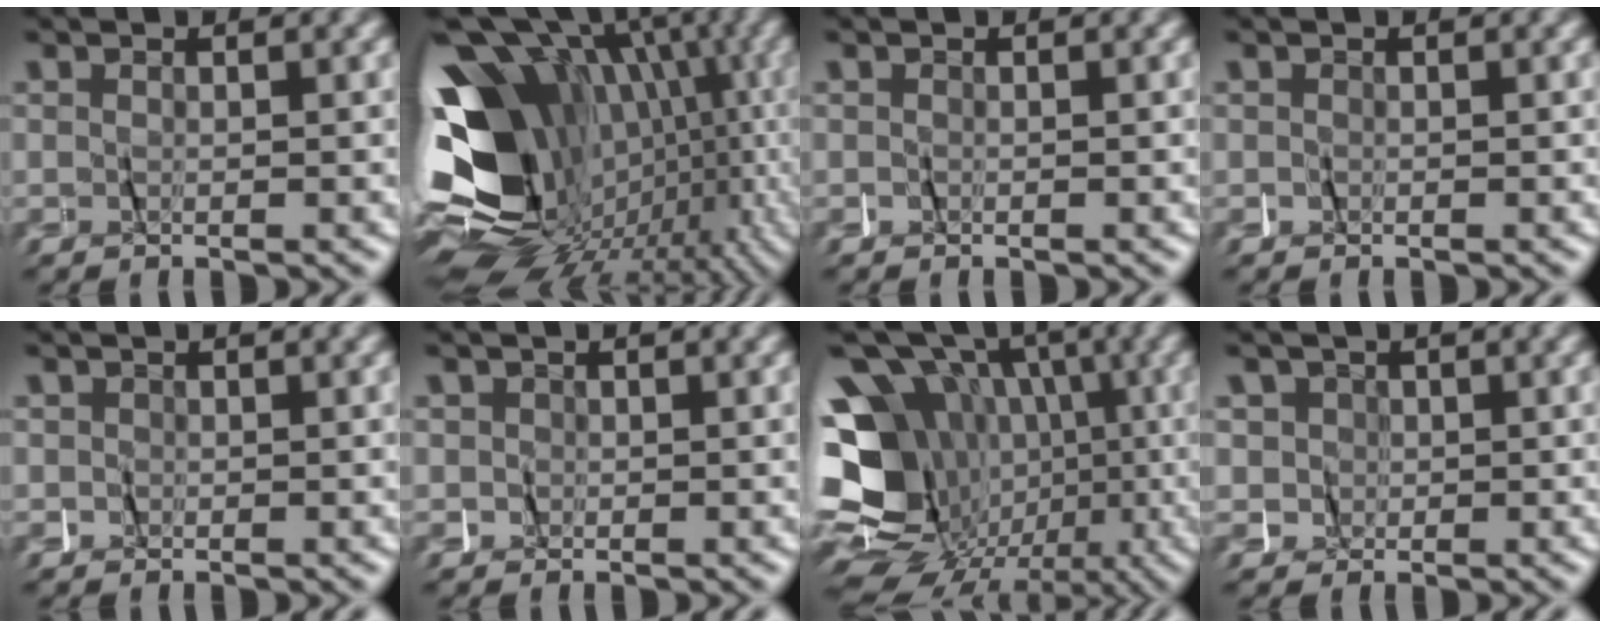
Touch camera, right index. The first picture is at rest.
{"total": 24.3, "force": [-4.8, 15.3, 18.2], "torque": [-0.255, -0.023, -0.070]}
{"total": 0.0}
{"total": 0.0}
{"total": 0.7, "force": [0.2, 0.7, -0.1], "torque": [-0.001, 0.000, 0.003]}
{"total": 1.1, "force": [0.2, 1.1, 0.0], "torque": [-0.004, -0.002, 0.006]}
{"total": 14.5, "force": [-1.7, 10.9, 9.4], "torque": [-0.158, -0.031, -0.032]}
{"total": 4.2, "force": [0.7, 4.0, 0.9], "torque": [-0.043, -0.008, 0.013]}